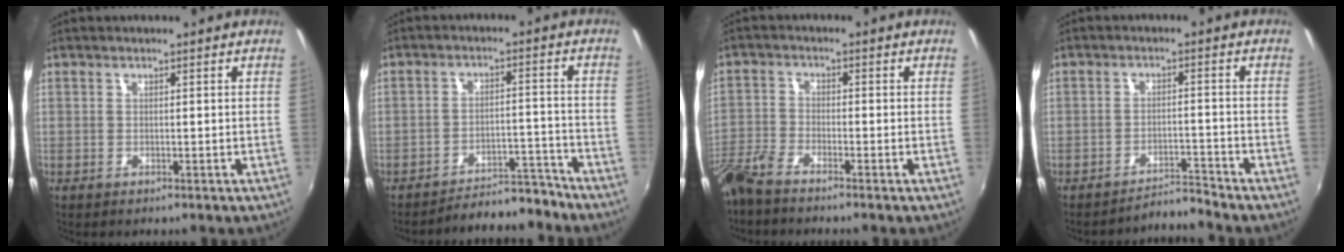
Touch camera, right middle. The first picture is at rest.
{"total": 8.9, "force": [-8.7, 1.3, 1.5], "torque": [-0.035, 0.019, -0.117]}
{"total": 5.4, "force": [-4.7, 0.4, 2.6], "torque": [-0.070, -0.009, -0.101]}
{"total": 4.2, "force": [-3.8, -1.5, -0.8], "torque": [0.000, 0.014, -0.061]}